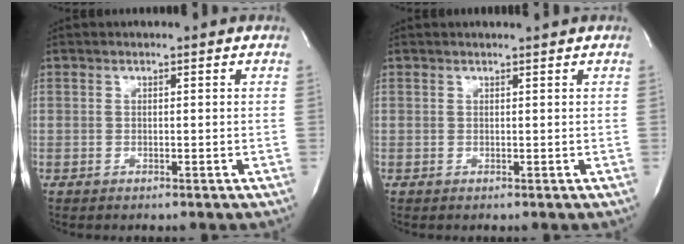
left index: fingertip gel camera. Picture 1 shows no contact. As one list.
[{"total": 0.9, "force": [0.8, -0.3, 0.1], "torque": [-0.006, -0.004, 0.015]}]